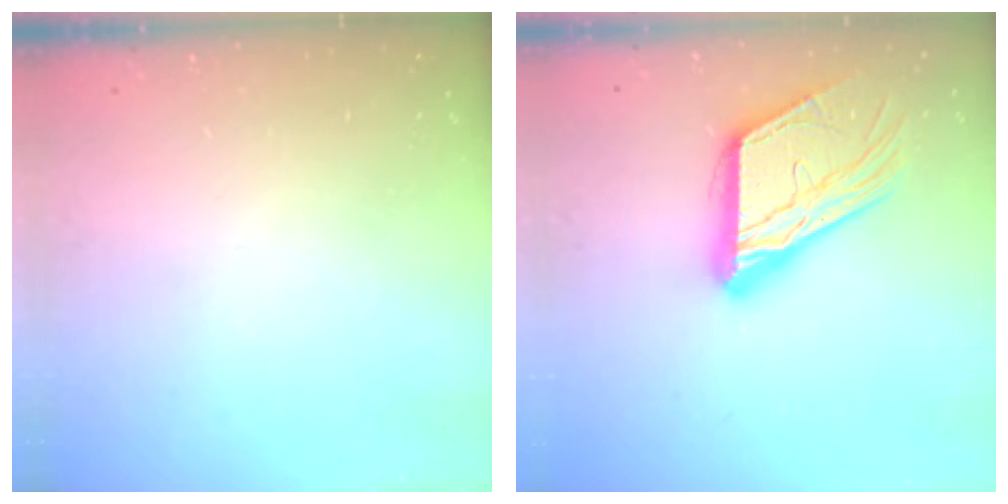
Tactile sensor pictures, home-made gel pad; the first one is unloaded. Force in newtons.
{"total": 17.4, "press": 17.3, "slide": 1.9}